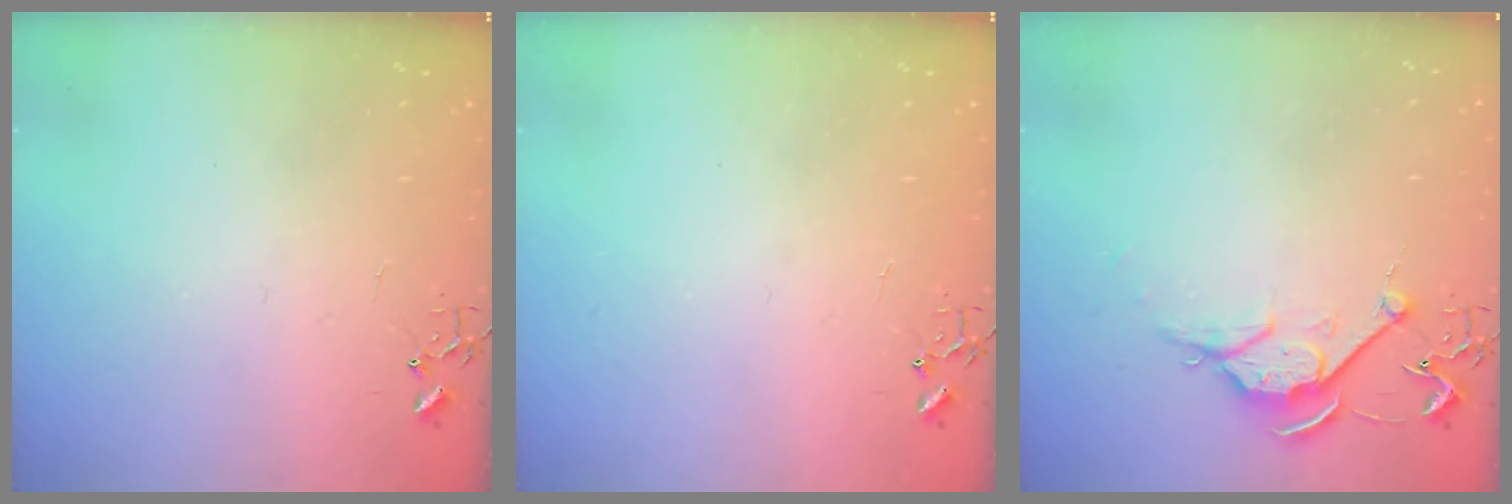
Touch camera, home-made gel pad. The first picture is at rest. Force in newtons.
{"total": 0.0}
{"total": 7.9, "press": 7.8, "slide": 0.9}